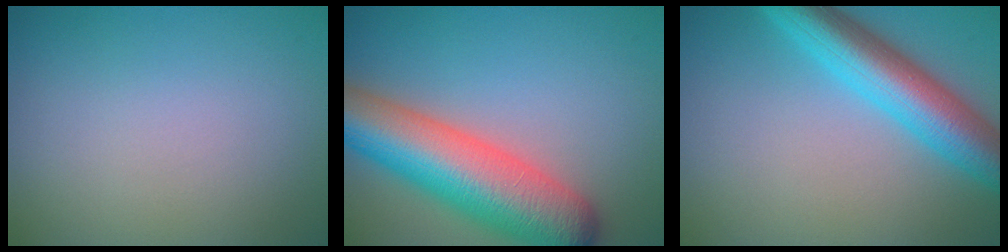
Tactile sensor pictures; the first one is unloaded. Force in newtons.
{"total": 10.6, "press": 10.6, "slide": 0.5}
{"total": 7.1, "press": 7.1, "slide": 0.3}